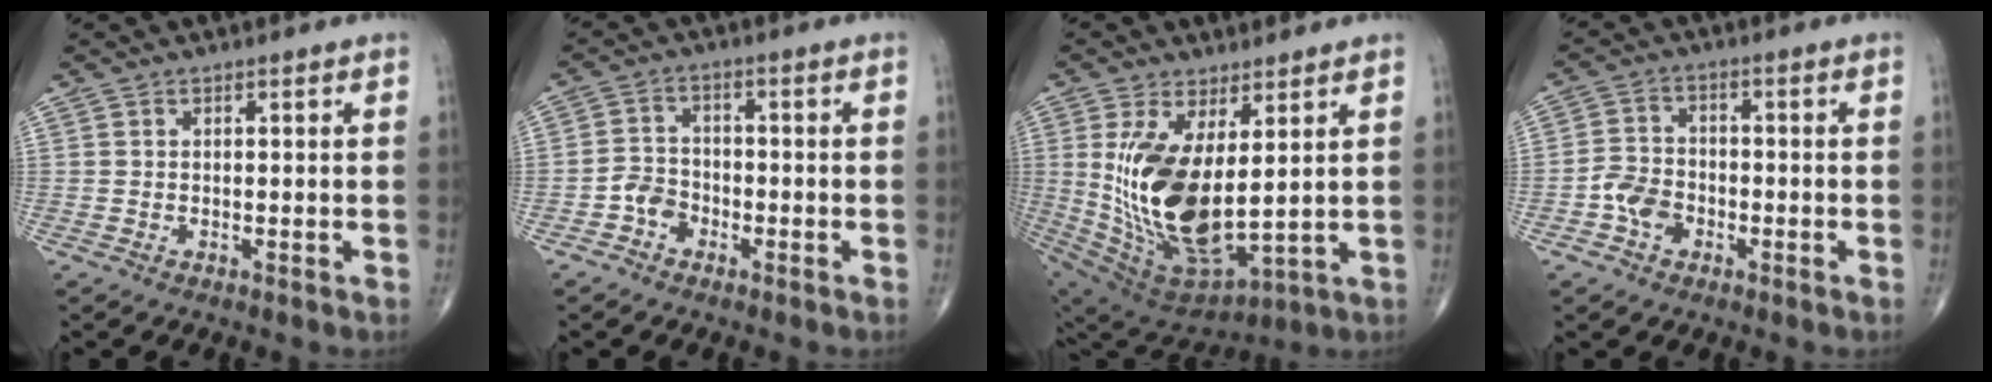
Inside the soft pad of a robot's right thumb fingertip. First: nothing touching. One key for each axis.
{"total": 4.1, "fx": -2.1, "fy": 3.2, "fz": 1.5, "tx": -0.010, "ty": 0.020, "tz": -0.047}
{"total": 19.0, "fx": 2.5, "fy": 8.7, "fz": 16.7, "tx": -0.328, "ty": -0.036, "tz": 0.073}
{"total": 5.6, "fx": -2.3, "fy": 4.2, "fz": 2.9, "tx": -0.039, "ty": 0.021, "tz": -0.048}